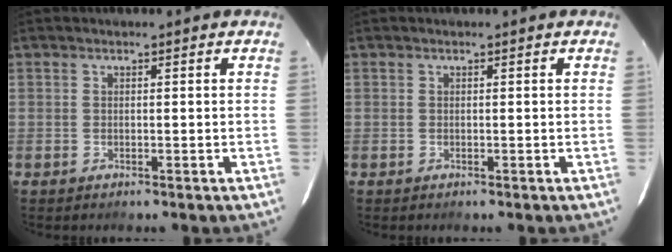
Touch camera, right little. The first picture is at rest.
{"total": 0.0}